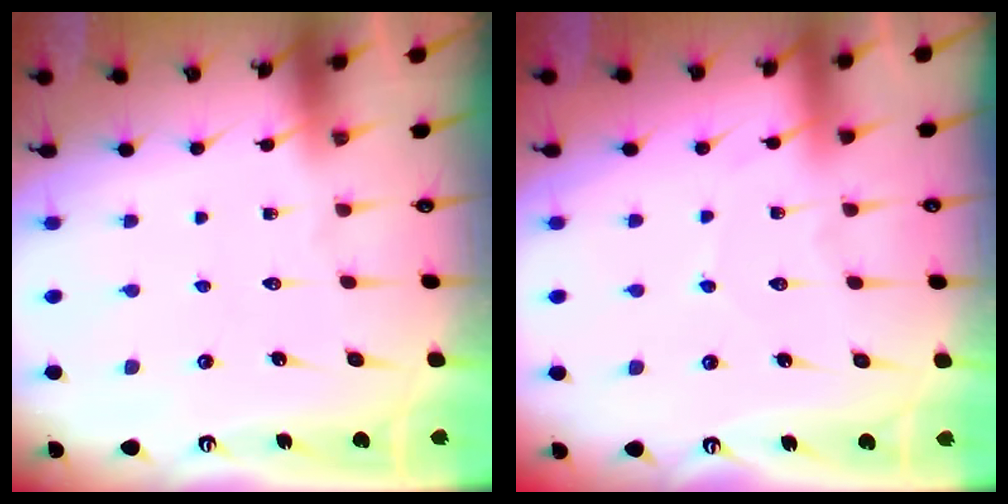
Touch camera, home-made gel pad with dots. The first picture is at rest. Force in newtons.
{"total": 2.5, "press": 2.5, "slide": 0.3}